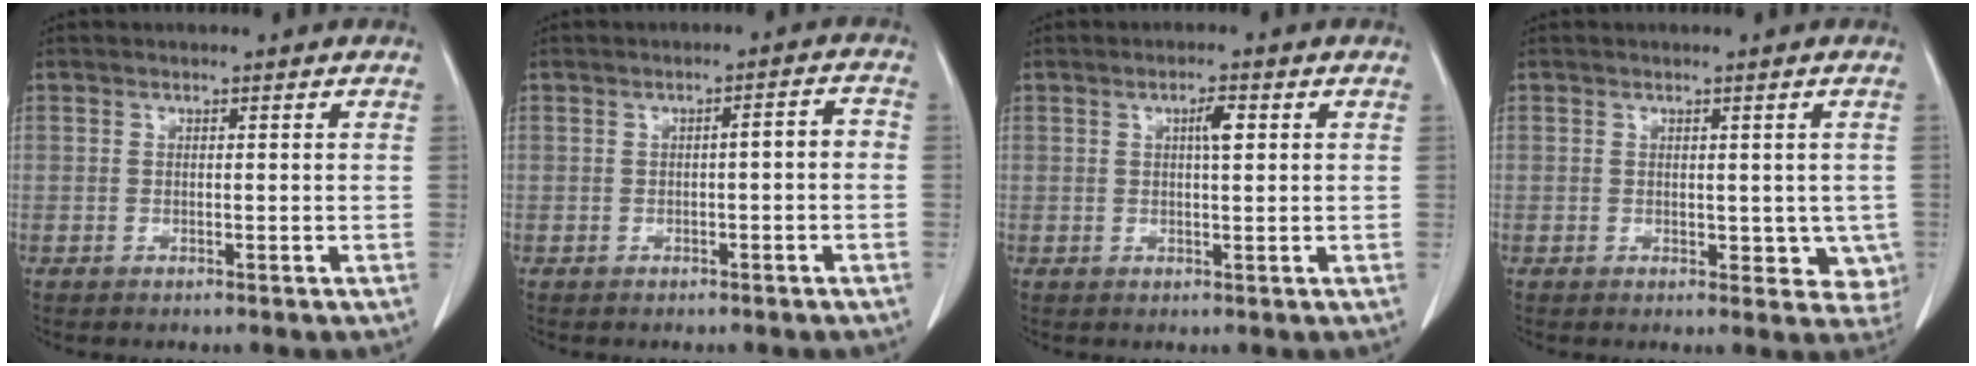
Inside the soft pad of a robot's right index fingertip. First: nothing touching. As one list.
[{"total": 2.6, "force": [-0.6, 0.6, 2.5], "torque": [-0.032, 0.012, -0.008]}, {"total": 2.6, "force": [0.8, 0.4, 2.4], "torque": [-0.042, 0.003, 0.012]}, {"total": 4.7, "force": [0.1, 3.1, 3.4], "torque": [-0.011, -0.005, 0.007]}]